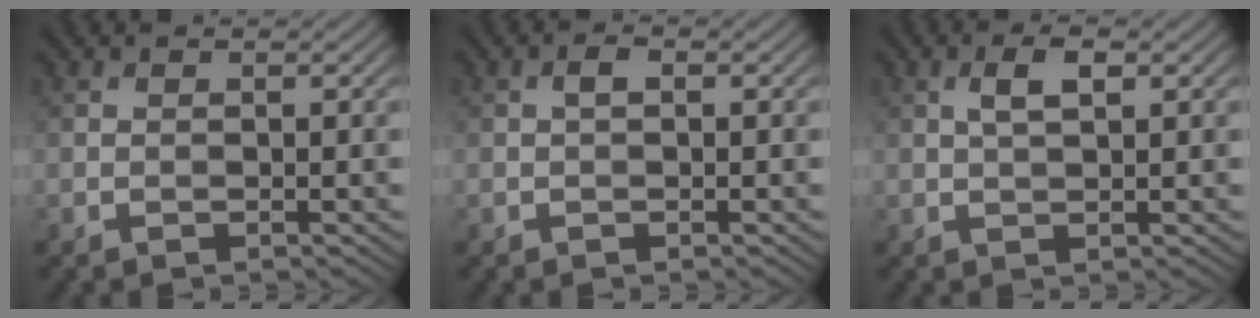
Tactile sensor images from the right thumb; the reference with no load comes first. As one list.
[{"total": 1.1, "force": [0.0, 0.5, 1.0], "torque": [-0.020, 0.005, -0.002]}, {"total": 2.8, "force": [0.8, 1.0, 2.4], "torque": [-0.050, 0.005, 0.015]}]